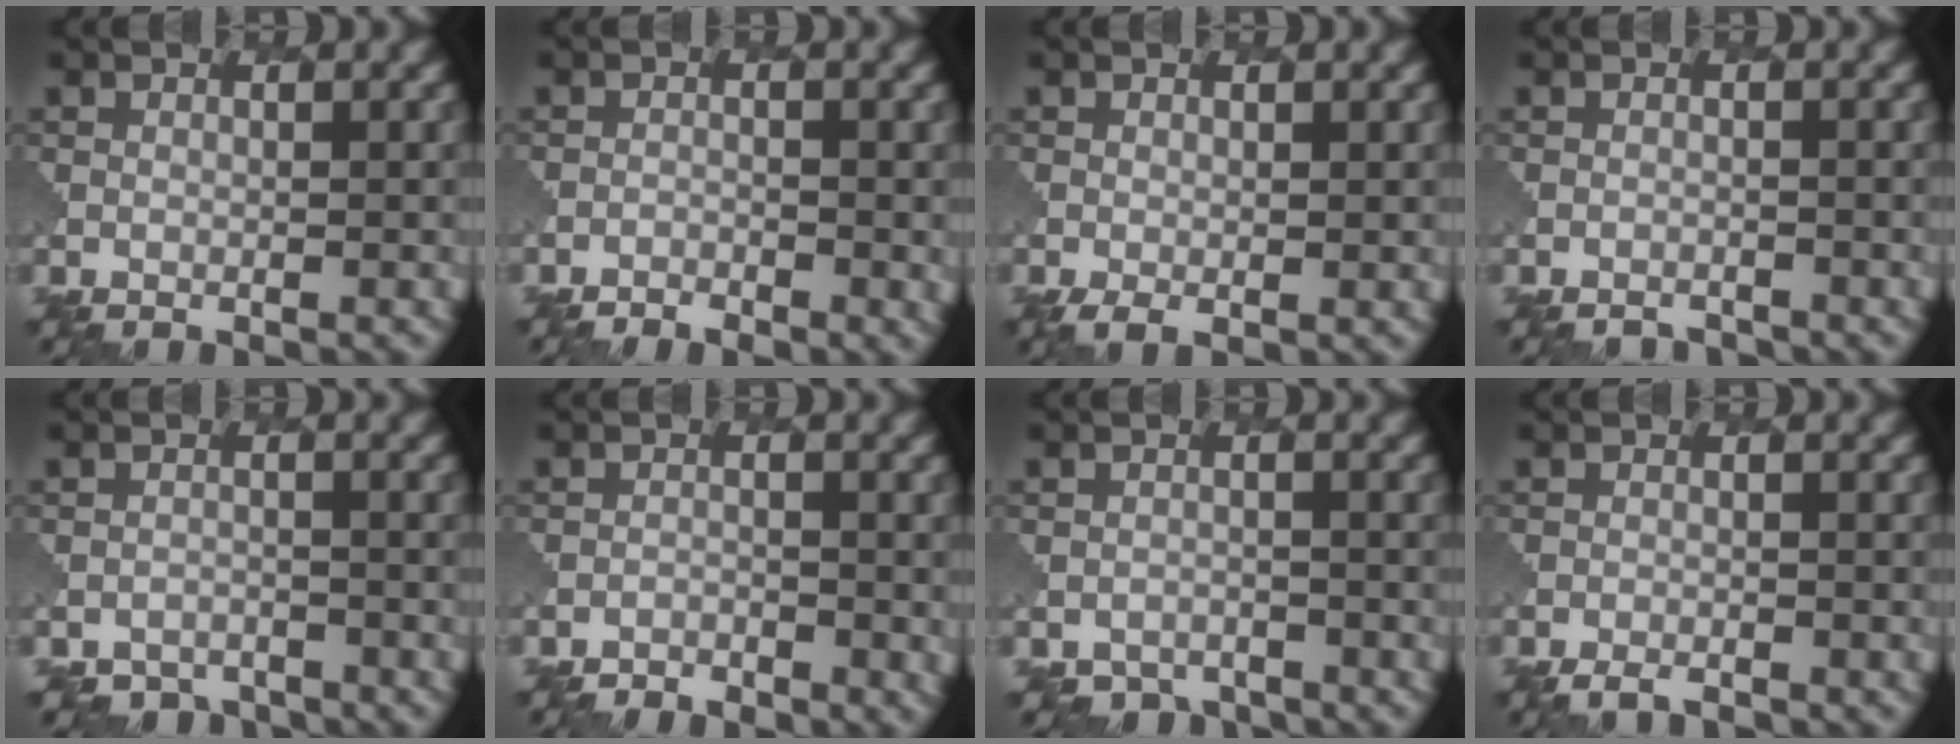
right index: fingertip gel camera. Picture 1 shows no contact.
{"total": 2.4, "force": [-2.0, 1.0, 1.0], "torque": [-0.023, 0.004, -0.029]}
{"total": 1.8, "force": [-0.5, 0.8, 1.5], "torque": [-0.027, -0.007, -0.006]}
{"total": 1.7, "force": [-1.7, 0.4, -0.1], "torque": [0.005, 0.001, -0.021]}
{"total": 3.2, "force": [-2.9, 1.2, -0.5], "torque": [0.014, -0.003, -0.042]}
{"total": 1.8, "force": [-1.6, 0.8, 0.2], "torque": [-0.006, 0.003, -0.027]}
{"total": 2.7, "force": [-2.4, 1.2, -0.4], "torque": [0.010, -0.002, -0.037]}
{"total": 2.3, "force": [-2.1, 0.7, 0.8], "torque": [-0.012, 0.001, -0.031]}